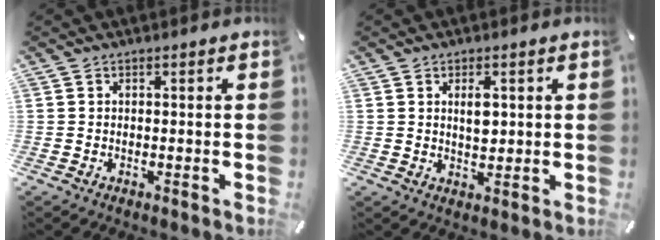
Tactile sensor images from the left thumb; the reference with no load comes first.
{"total": 4.3, "force": [1.1, 2.3, 3.5], "torque": [-0.050, -0.005, 0.012]}